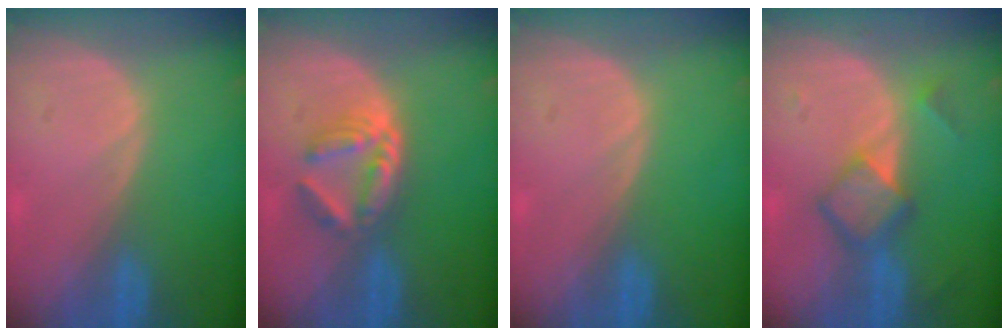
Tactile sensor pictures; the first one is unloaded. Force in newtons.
{"total": 6.0, "press": 5.2, "slide": 3.1}
{"total": 0.0}
{"total": 6.0, "press": 5.1, "slide": 3.1}